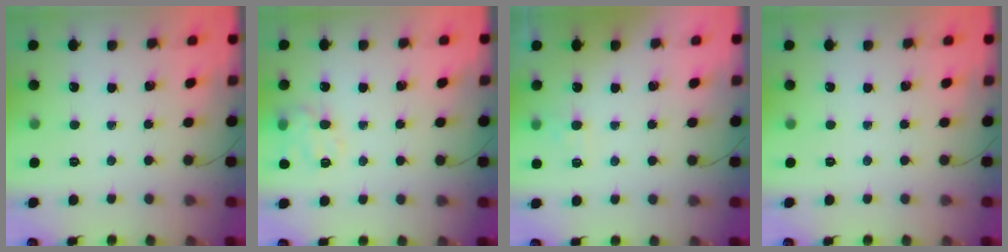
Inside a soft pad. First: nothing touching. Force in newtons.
{"total": 11.6, "press": 11.5, "slide": 1.7}
{"total": 3.7, "press": 3.4, "slide": 1.5}
{"total": 0.0}